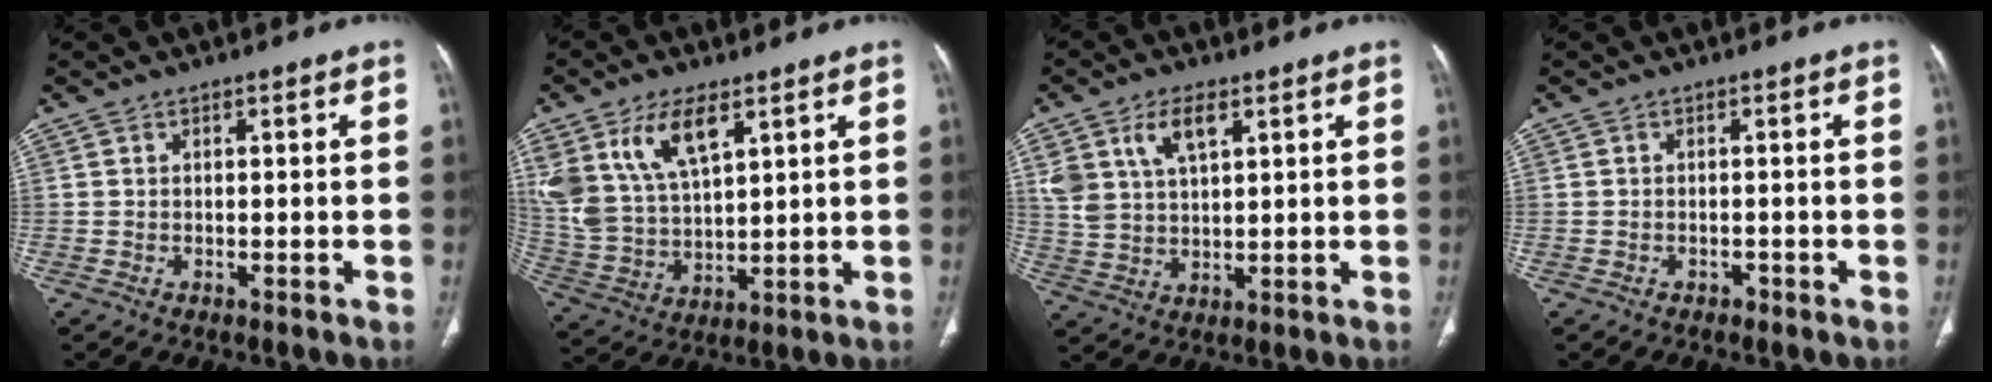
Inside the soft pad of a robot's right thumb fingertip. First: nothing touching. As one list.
[{"total": 14.5, "force": [7.4, 7.2, 10.1], "torque": [-0.194, -0.022, 0.159]}, {"total": 8.4, "force": [4.1, 4.4, 5.9], "torque": [-0.109, -0.010, 0.086]}, {"total": 0.9, "force": [-0.6, 0.6, 0.2], "torque": [-0.003, 0.002, -0.012]}]